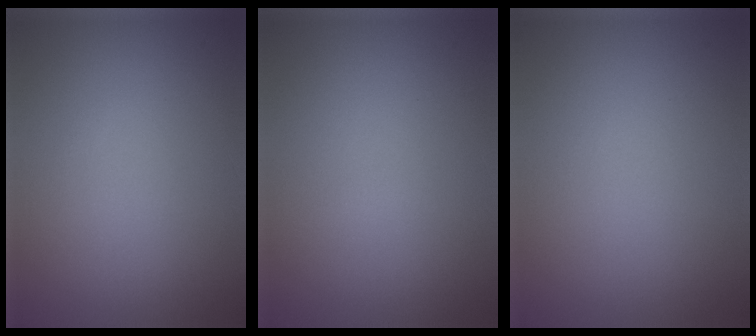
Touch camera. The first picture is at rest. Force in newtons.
{"total": 0.0}
{"total": 0.0}